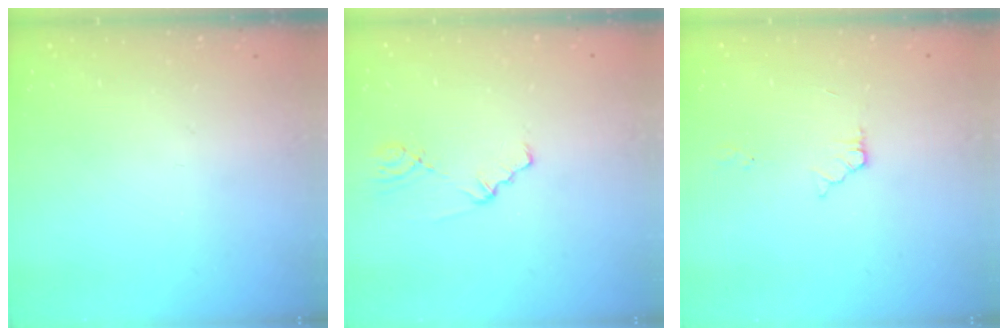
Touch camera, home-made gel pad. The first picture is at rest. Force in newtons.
{"total": 1.6, "press": 1.6, "slide": 0.3}
{"total": 3.7, "press": 3.7, "slide": 0.4}